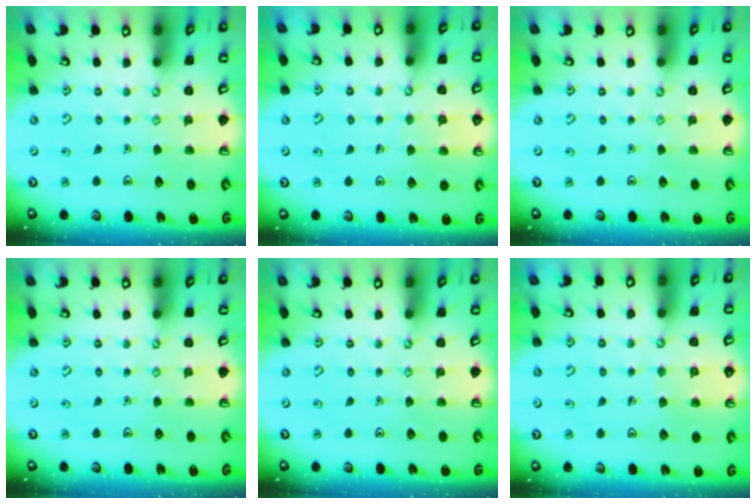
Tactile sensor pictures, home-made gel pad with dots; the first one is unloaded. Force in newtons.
{"total": 4.3, "press": 4.3, "slide": 0.4}
{"total": 0.0}
{"total": 0.0}
{"total": 0.0}
{"total": 4.5, "press": 4.5, "slide": 0.2}